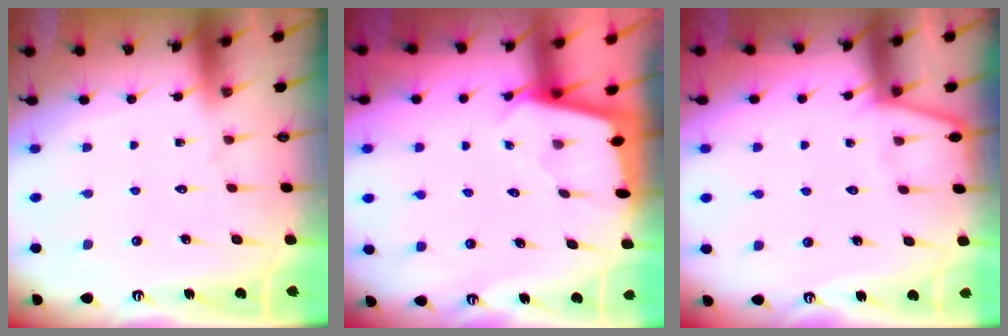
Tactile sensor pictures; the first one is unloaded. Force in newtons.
{"total": 1.7, "press": 1.7, "slide": 0.1}
{"total": 3.1, "press": 3.1, "slide": 0.3}